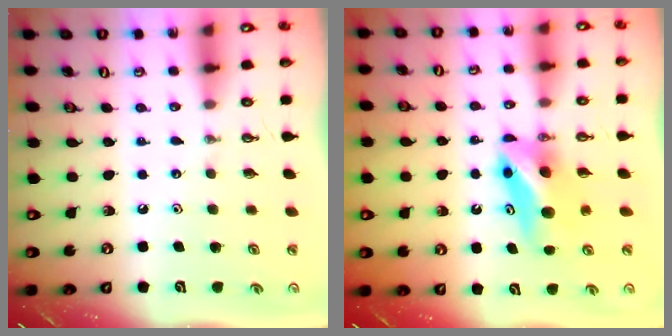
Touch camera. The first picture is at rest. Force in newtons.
{"total": 8.0, "press": 7.2, "slide": 3.4}